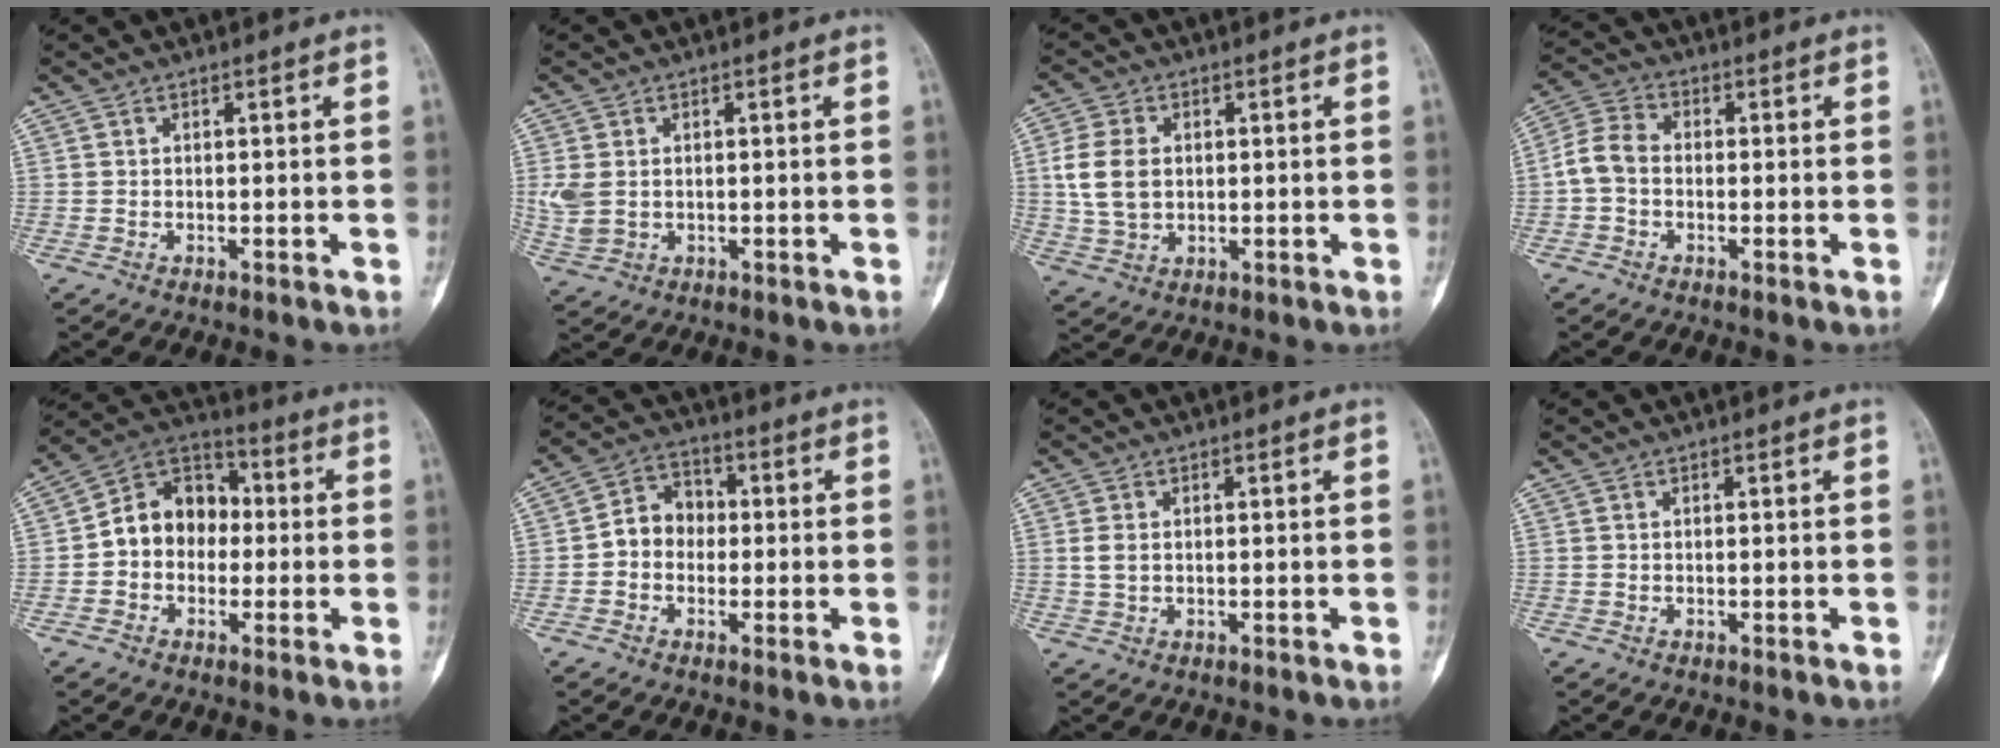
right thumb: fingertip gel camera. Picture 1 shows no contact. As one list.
[{"total": 4.9, "force": [0.4, 3.5, 3.3], "torque": [-0.085, 0.000, 0.016]}, {"total": 8.4, "force": [1.0, 6.0, 5.8], "torque": [-0.119, 0.000, 0.023]}, {"total": 5.9, "force": [-0.9, 4.4, 3.9], "torque": [-0.074, 0.019, -0.031]}, {"total": 11.7, "force": [-0.4, 9.3, 7.1], "torque": [-0.082, 0.041, -0.021]}, {"total": 6.8, "force": [-0.7, 5.7, 3.6], "torque": [-0.036, 0.027, -0.027]}, {"total": 2.3, "force": [0.3, 1.6, 1.7], "torque": [-0.038, -0.001, 0.009]}, {"total": 0.0}]